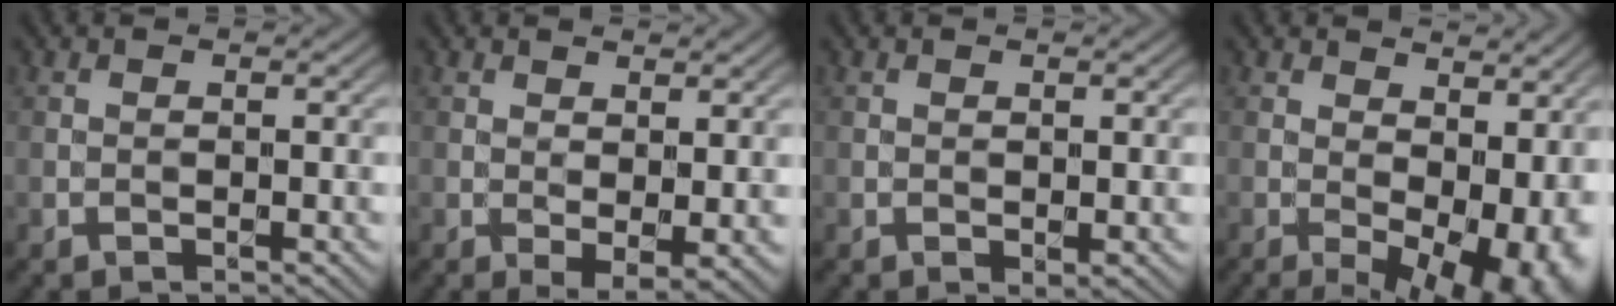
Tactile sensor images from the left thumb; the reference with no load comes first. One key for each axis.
{"total": 3.4, "fx": 0.9, "fy": 1.4, "fz": 3.0, "tx": -0.059, "ty": -0.008, "tz": 0.023}
{"total": 0.7, "fx": 0.2, "fy": 0.3, "fz": 0.6, "tx": -0.009, "ty": -0.002, "tz": 0.006}
{"total": 14.2, "fx": -1.1, "fy": 7.7, "fz": 11.9, "tx": -0.149, "ty": -0.023, "tz": 0.024}